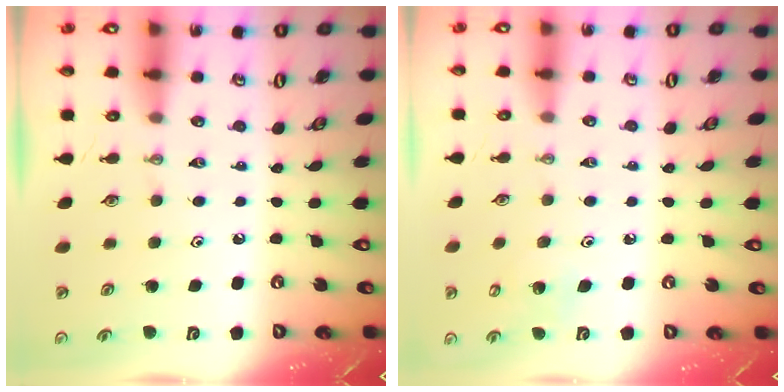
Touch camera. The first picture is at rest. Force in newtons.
{"total": 6.4, "press": 6.4, "slide": 0.5}